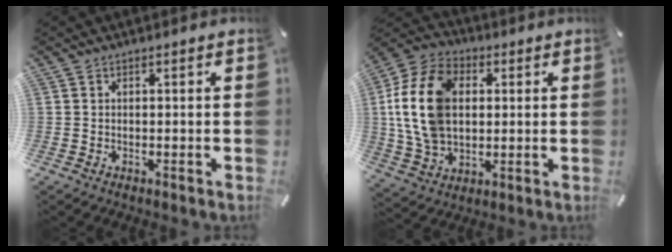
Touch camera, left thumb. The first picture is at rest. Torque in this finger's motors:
{"motor_torque": [1.79, 1.74, 2.32, -0.45, 0.71]}